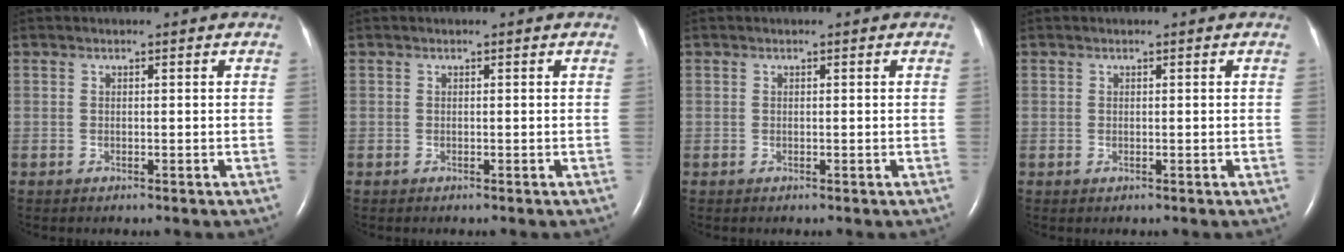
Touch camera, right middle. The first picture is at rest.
{"total": 0.0}
{"total": 0.0}
{"total": 0.0}